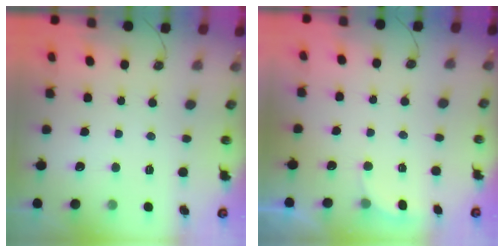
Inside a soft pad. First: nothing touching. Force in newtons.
{"total": 2.2, "press": 2.0, "slide": 1.0}